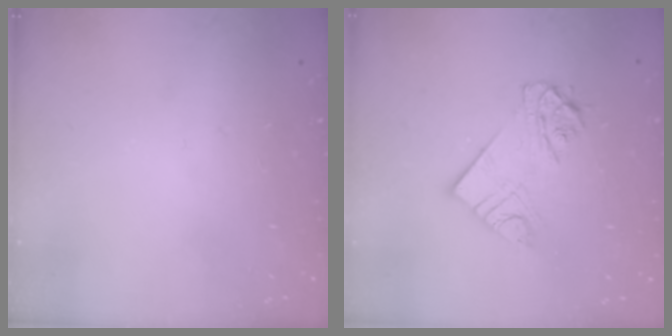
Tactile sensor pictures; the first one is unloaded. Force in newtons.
{"total": 9.8, "press": 9.8, "slide": 0.7}